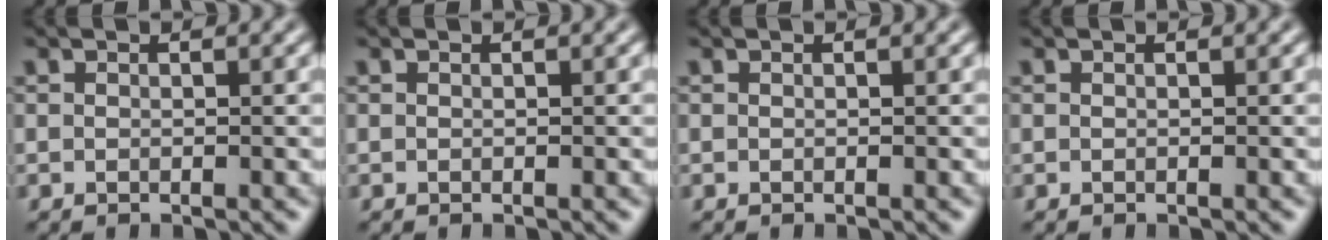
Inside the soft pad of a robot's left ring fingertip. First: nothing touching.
{"total": 0.0}
{"total": 0.0}
{"total": 0.0}